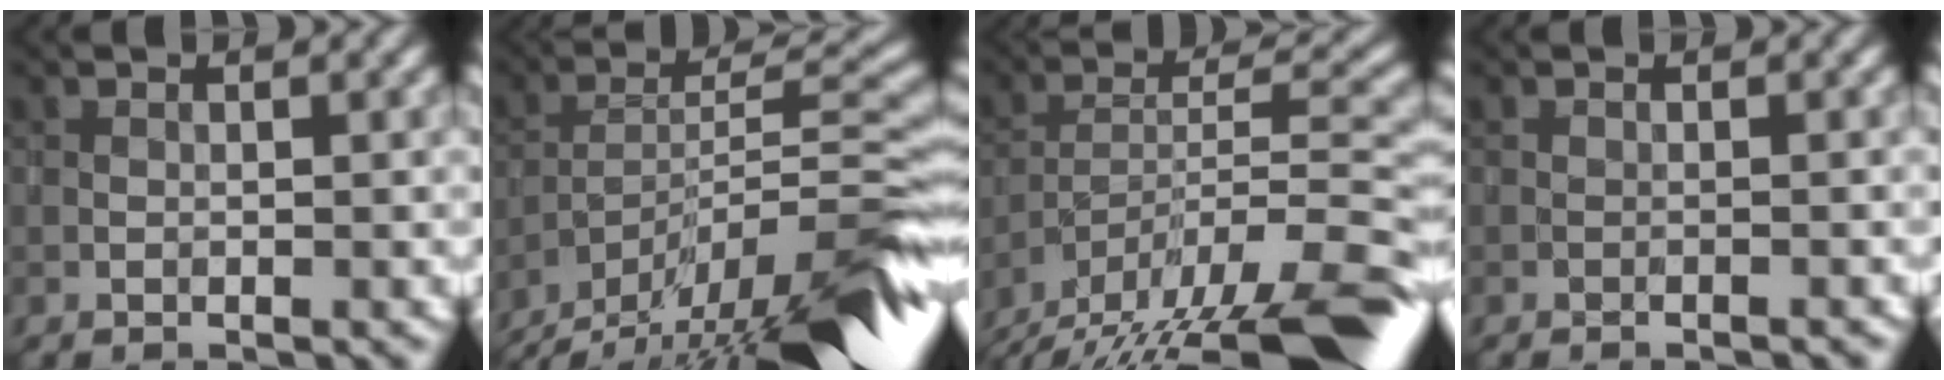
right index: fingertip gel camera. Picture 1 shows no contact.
{"total": 13.6, "force": [-10.7, 2.6, 8.0], "torque": [-0.134, 0.009, -0.178]}
{"total": 17.0, "force": [-14.6, 3.3, 8.2], "torque": [-0.137, -0.003, -0.222]}
{"total": 1.0, "force": [-1.0, -0.2, 0.1], "torque": [-0.001, 0.006, -0.011]}